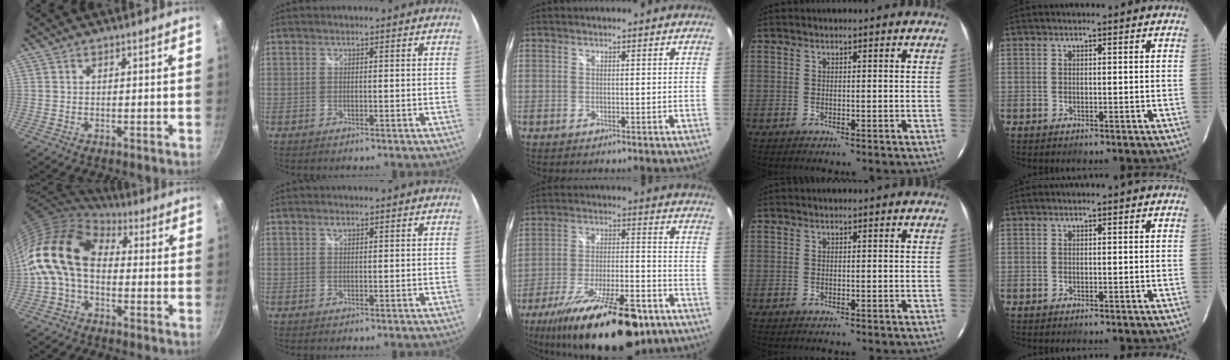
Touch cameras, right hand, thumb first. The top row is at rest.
{"thumb": {"total": 14.3, "force": [0.4, 9.8, 10.4], "torque": [-0.179, 0.027, -0.013]}, "index": {"total": 0.7, "force": [0.4, 0.3, 0.4], "torque": [-0.006, 0.002, 0.007]}, "middle": {"total": 24.8, "force": [-17.1, 8.1, 16.0], "torque": [-0.284, -0.035, -0.257]}}